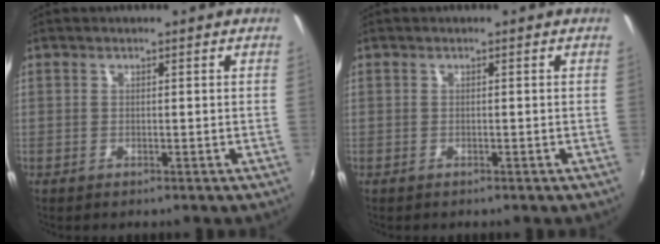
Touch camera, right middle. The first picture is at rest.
{"total": 0.0}